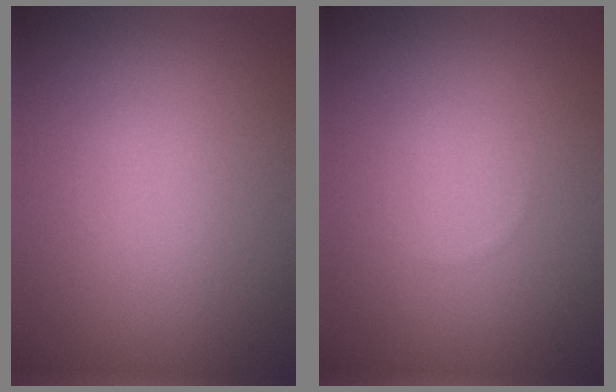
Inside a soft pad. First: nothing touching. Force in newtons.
{"total": 0.0}